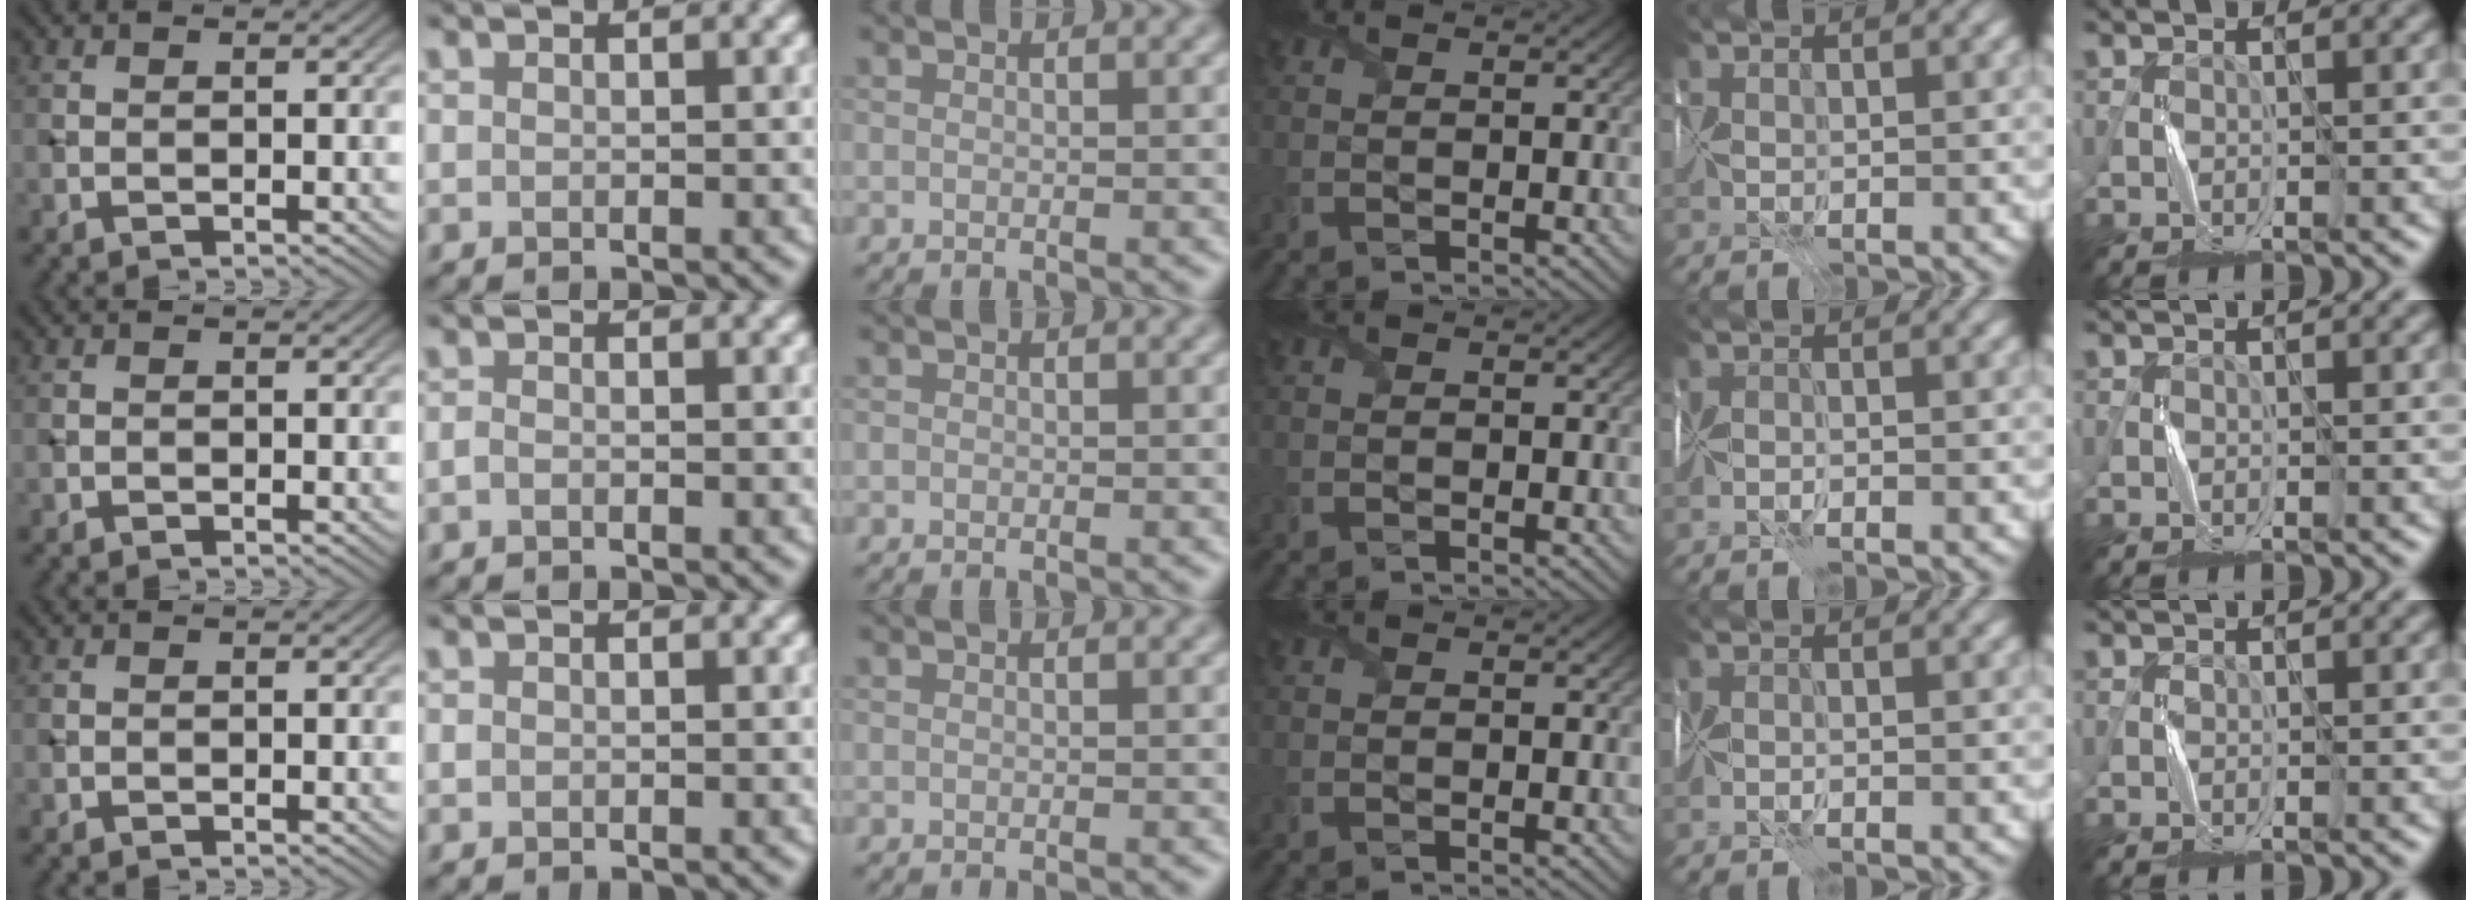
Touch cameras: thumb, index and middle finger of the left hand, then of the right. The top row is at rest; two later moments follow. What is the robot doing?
{"motion": "fold", "object": "map"}